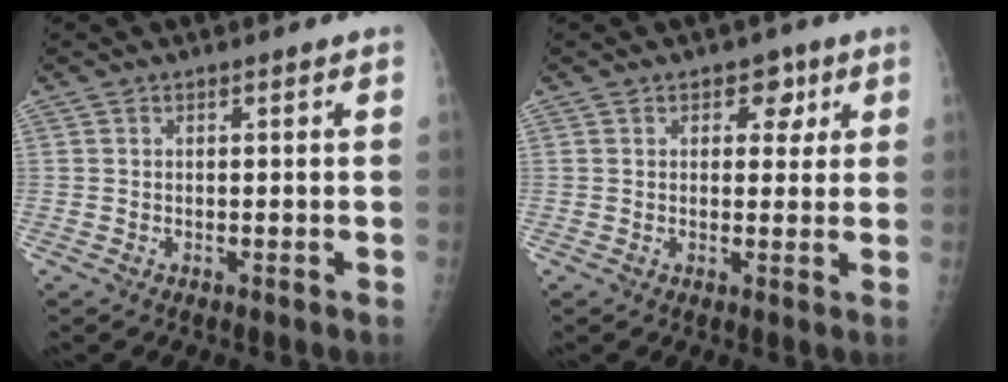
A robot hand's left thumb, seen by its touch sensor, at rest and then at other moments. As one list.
[{"total": 4.3, "force": [1.8, 3.2, 2.4], "torque": [0.007, -0.003, 0.017]}]